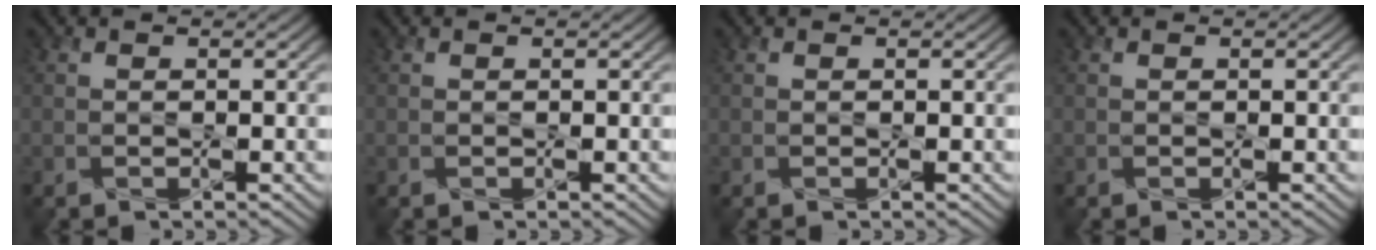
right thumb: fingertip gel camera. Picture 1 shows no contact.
{"total": 0.0}
{"total": 0.0}
{"total": 0.0}